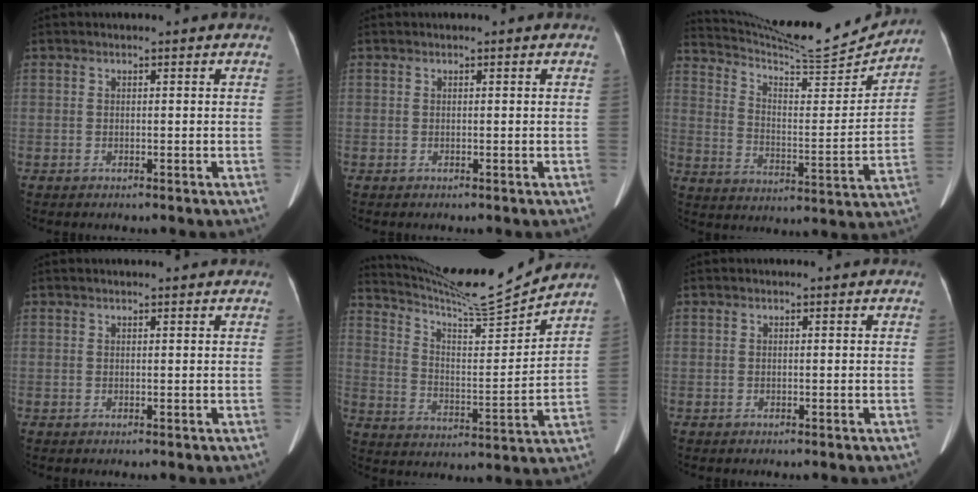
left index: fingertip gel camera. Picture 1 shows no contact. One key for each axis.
{"total": 0.0}
{"total": 18.0, "fx": 17.5, "fy": 0.2, "fz": 4.2, "tx": -0.085, "ty": -0.044, "tz": 0.262}
{"total": 2.4, "fx": 2.2, "fy": 0.2, "fz": 0.9, "tx": -0.011, "ty": 0.018, "tz": 0.027}
{"total": 15.0, "fx": 14.4, "fy": -1.4, "fz": 4.0, "tx": -0.081, "ty": -0.026, "tz": 0.234}
{"total": 0.0}